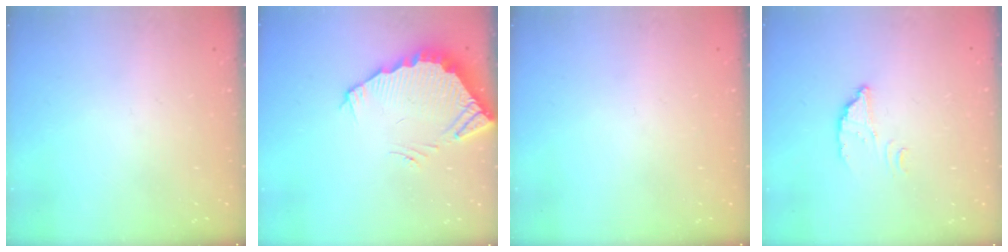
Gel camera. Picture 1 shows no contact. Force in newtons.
{"total": 3.7, "press": 3.7, "slide": 0.2}
{"total": 0.0}
{"total": 2.6, "press": 2.6, "slide": 0.1}